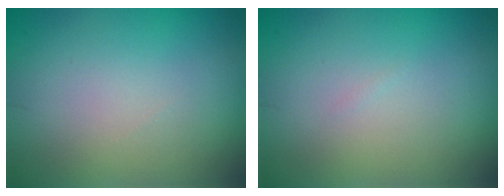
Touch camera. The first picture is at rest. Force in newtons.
{"total": 0.0}